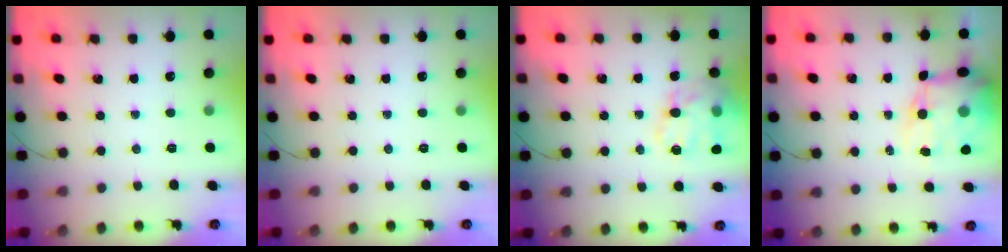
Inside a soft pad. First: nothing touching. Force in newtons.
{"total": 0.0}
{"total": 18.7, "press": 18.4, "slide": 3.2}
{"total": 14.2, "press": 13.8, "slide": 3.5}